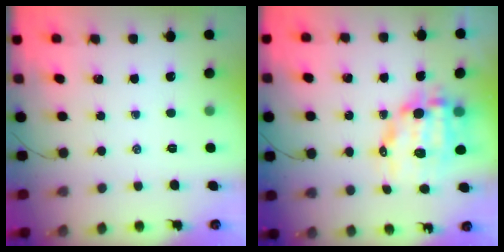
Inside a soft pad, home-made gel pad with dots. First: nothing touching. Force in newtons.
{"total": 11.9, "press": 11.6, "slide": 2.7}